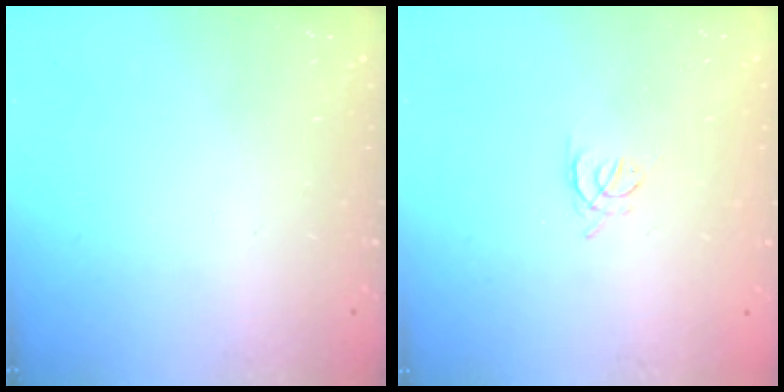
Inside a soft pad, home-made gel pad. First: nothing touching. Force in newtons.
{"total": 2.4, "press": 2.3, "slide": 0.6}